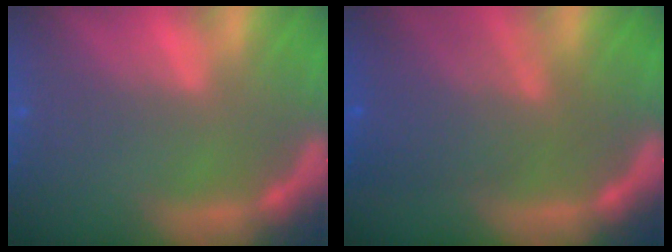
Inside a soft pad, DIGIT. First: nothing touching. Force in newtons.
{"total": 6.6}